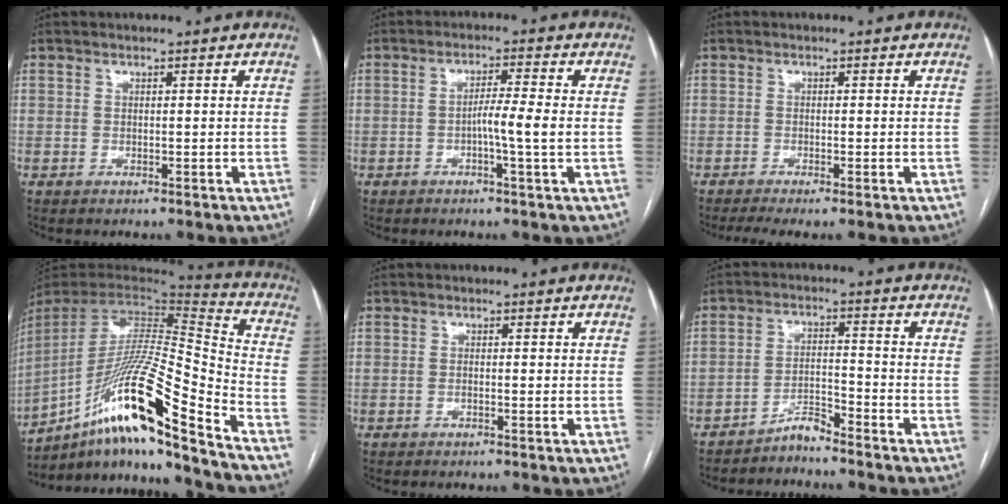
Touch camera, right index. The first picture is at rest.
{"total": 4.6, "force": [-0.9, -0.7, 4.5], "torque": [-0.073, 0.001, -0.016]}
{"total": 3.2, "force": [-2.3, 0.1, 2.2], "torque": [-0.038, -0.007, -0.042]}
{"total": 22.6, "force": [-14.9, 0.0, 16.9], "torque": [-0.313, -0.005, -0.274]}
{"total": 0.7, "force": [-0.1, 0.1, 0.7], "torque": [-0.014, 0.000, -0.002]}
{"total": 3.5, "force": [-3.4, 0.1, 1.1], "torque": [-0.015, -0.010, -0.064]}